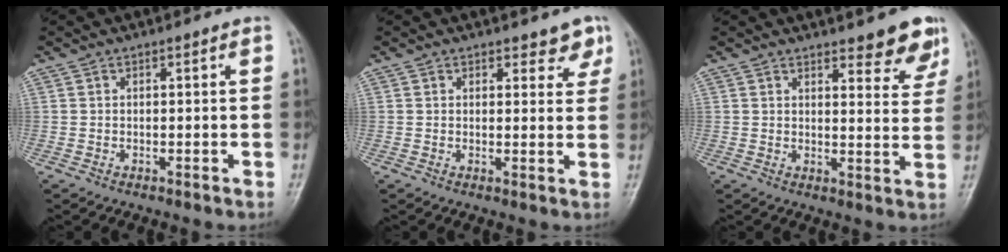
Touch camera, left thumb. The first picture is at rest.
{"total": 3.4, "force": [2.5, 2.0, 1.2], "torque": [0.017, -0.013, 0.030]}
{"total": 7.7, "force": [5.9, 2.5, 4.4], "torque": [-0.023, -0.037, 0.066]}